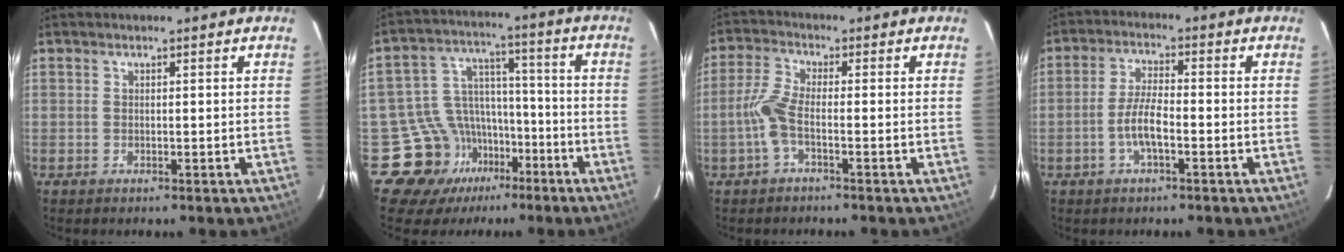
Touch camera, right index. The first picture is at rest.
{"total": 12.4, "force": [-8.3, 9.1, 1.2], "torque": [-0.037, 0.059, -0.133]}
{"total": 5.0, "force": [-1.9, 1.0, 4.6], "torque": [-0.112, 0.005, -0.039]}
{"total": 5.6, "force": [-2.1, 1.4, 5.0], "torque": [-0.104, 0.005, -0.041]}